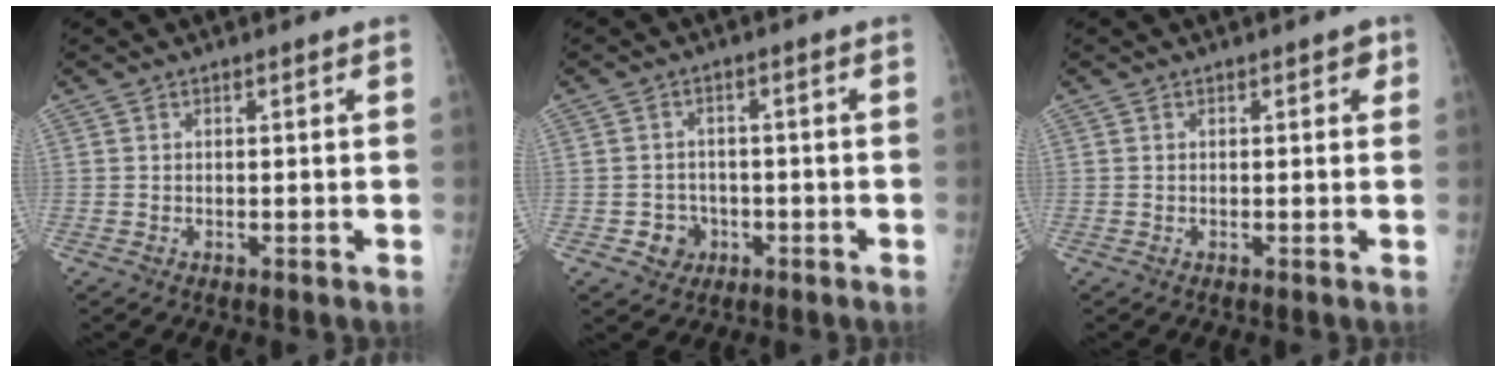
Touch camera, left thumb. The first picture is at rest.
{"total": 4.1, "force": [-1.6, 3.7, 0.8], "torque": [0.011, 0.010, -0.021]}
{"total": 1.1, "force": [0.5, 0.7, 0.7], "torque": [0.005, 0.001, 0.001]}